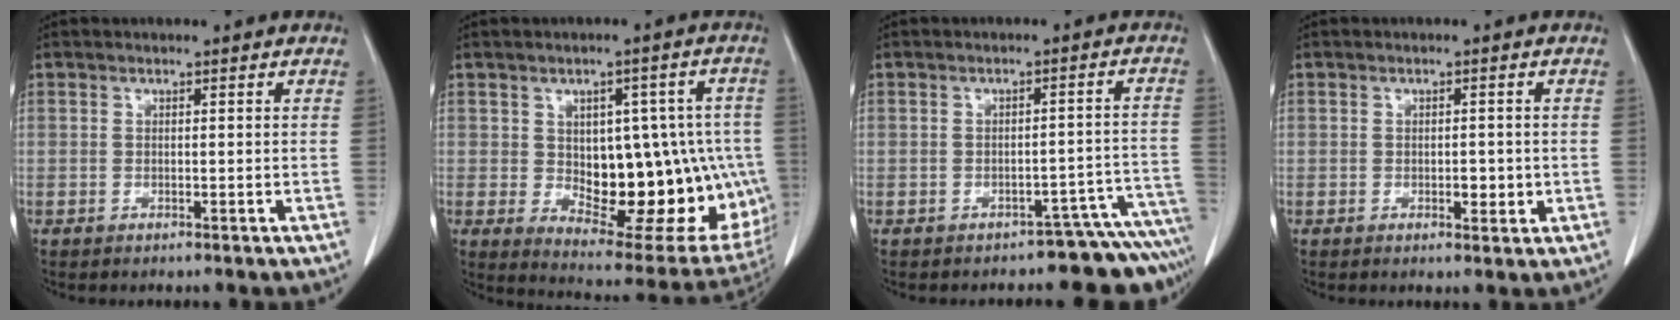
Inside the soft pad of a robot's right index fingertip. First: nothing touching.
{"total": 21.0, "force": [-2.1, 9.9, 18.4], "torque": [-0.183, 0.019, 0.005]}
{"total": 8.2, "force": [-8.0, 1.7, -0.1], "torque": [0.033, 0.047, -0.083]}
{"total": 2.4, "force": [-0.4, 1.2, 2.0], "torque": [-0.027, -0.001, 0.001]}